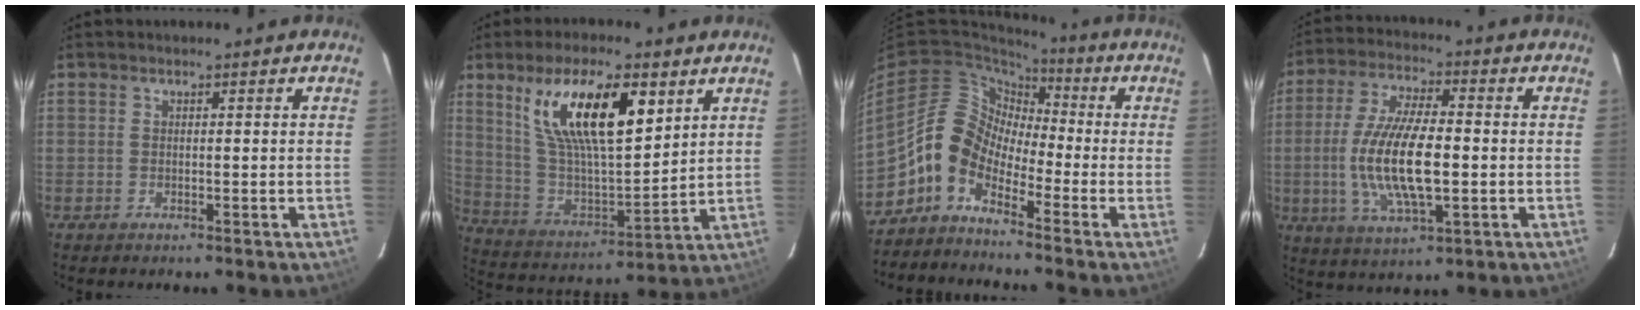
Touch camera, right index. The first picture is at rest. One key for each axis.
{"total": 18.7, "fx": 8.9, "fy": 6.5, "fz": 15.1, "tx": -0.271, "ty": 0.004, "tz": 0.173}
{"total": 8.8, "fx": -4.6, "fy": 6.2, "fz": 4.3, "tx": -0.074, "ty": 0.034, "tz": -0.118}
{"total": 15.0, "fx": -1.7, "fy": 4.9, "fz": 14.1, "tx": -0.285, "ty": -0.004, "tz": -0.028}